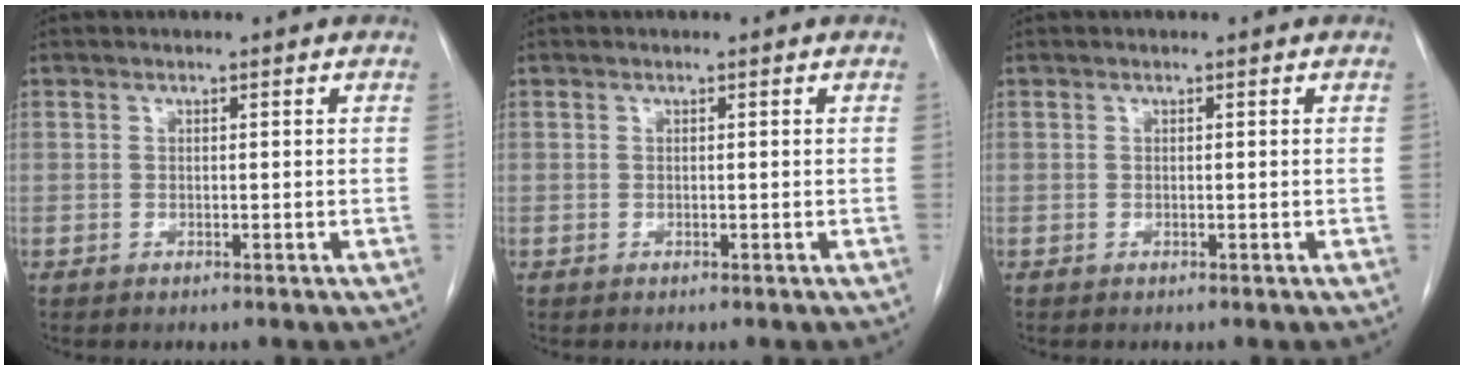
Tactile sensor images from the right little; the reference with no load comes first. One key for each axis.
{"total": 0.0}
{"total": 0.0}